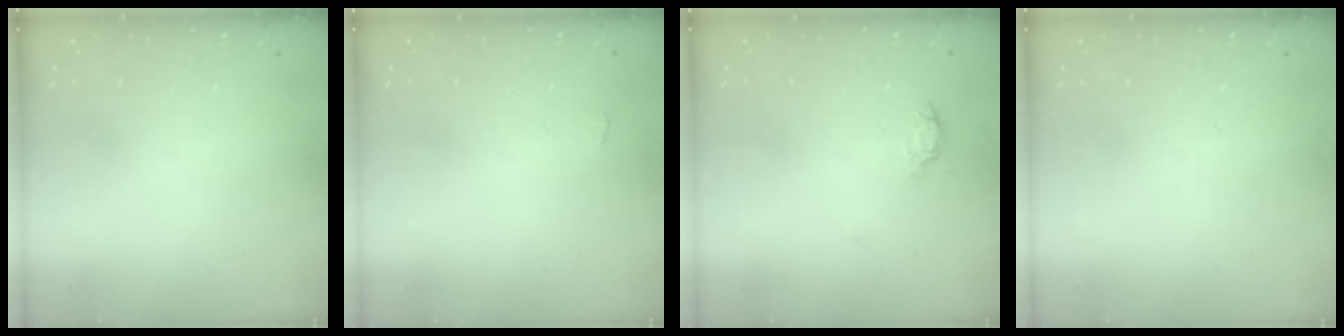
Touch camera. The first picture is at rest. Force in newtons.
{"total": 2.8, "press": 2.8, "slide": 0.3}
{"total": 3.7, "press": 3.7, "slide": 0.5}
{"total": 0.0}